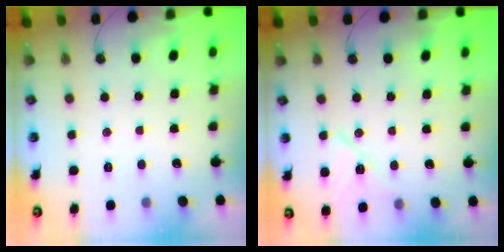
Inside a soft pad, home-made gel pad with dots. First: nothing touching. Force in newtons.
{"total": 9.3, "press": 8.9, "slide": 2.7}